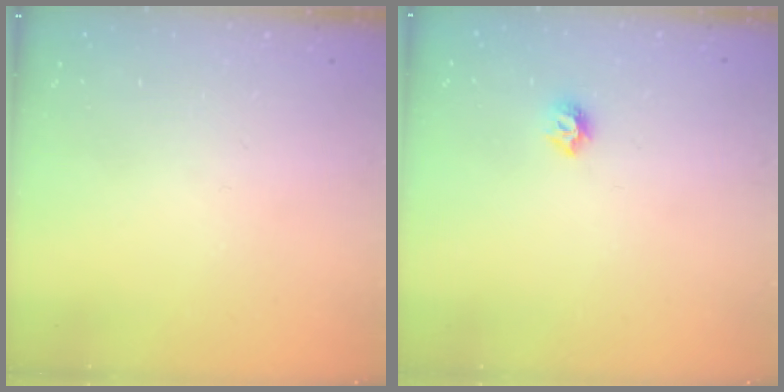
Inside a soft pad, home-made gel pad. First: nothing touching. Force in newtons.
{"total": 6.0, "press": 5.9, "slide": 0.7}